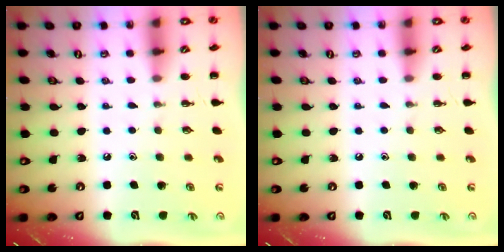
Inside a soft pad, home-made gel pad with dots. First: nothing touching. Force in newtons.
{"total": 0.0}